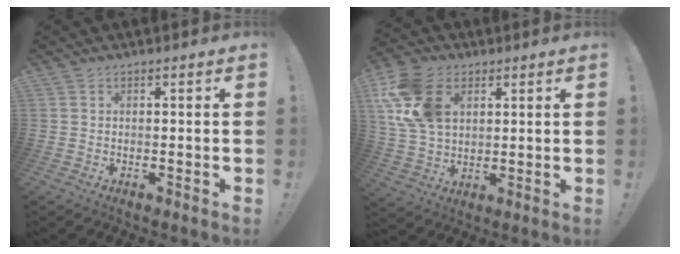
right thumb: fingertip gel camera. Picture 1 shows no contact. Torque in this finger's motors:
{"motor_torque": [1.37, 3.49, 1.90, 0.55, 0.23]}